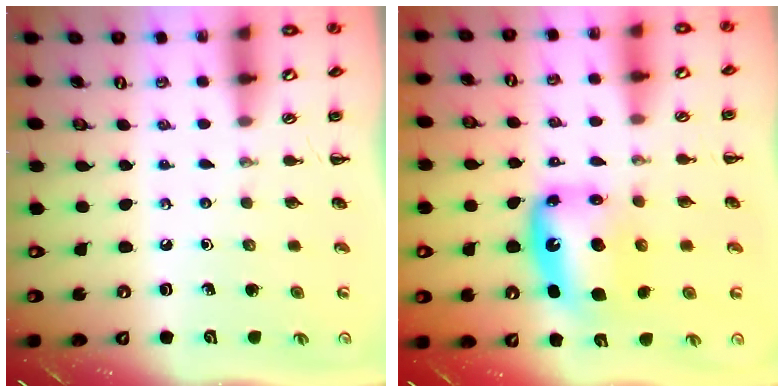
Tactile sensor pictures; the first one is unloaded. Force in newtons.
{"total": 10.2, "press": 9.8, "slide": 2.9}